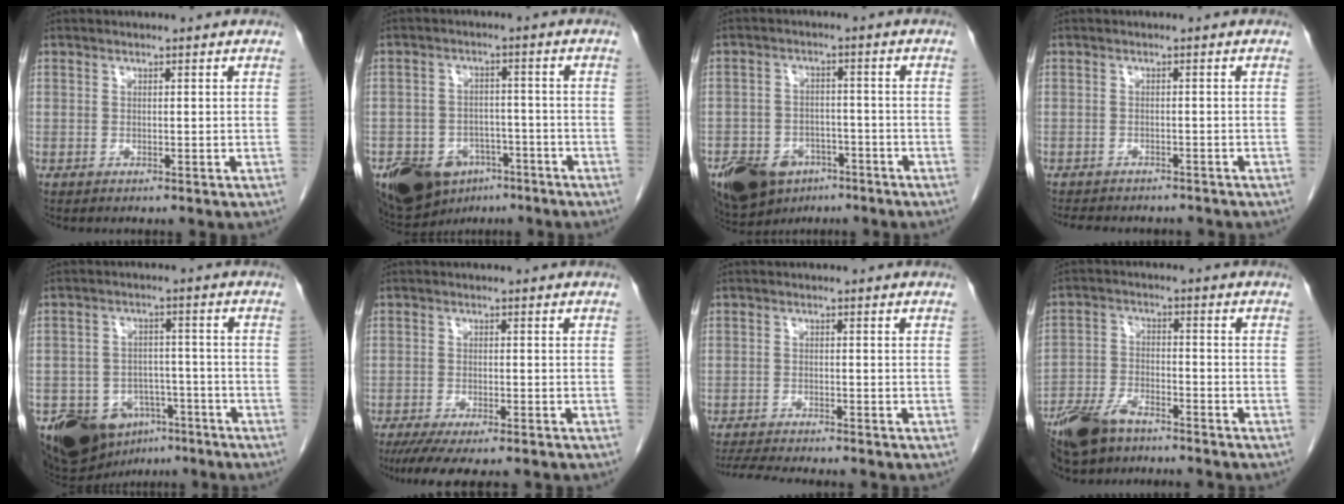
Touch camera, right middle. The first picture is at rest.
{"total": 12.7, "force": [-7.6, 8.3, 5.9], "torque": [-0.110, 0.012, -0.113]}
{"total": 15.4, "force": [-9.2, 10.1, 7.1], "torque": [-0.167, -0.003, -0.135]}
{"total": 9.6, "force": [-8.4, 3.0, 3.4], "torque": [-0.062, 0.000, -0.104]}
{"total": 12.1, "force": [-7.3, 8.0, 5.4], "torque": [-0.088, 0.015, -0.111]}
{"total": 10.8, "force": [-9.0, 1.7, 5.7], "torque": [-0.078, -0.014, -0.130]}
{"total": 9.8, "force": [-8.9, 0.7, 4.2], "torque": [-0.062, -0.014, -0.133]}
{"total": 9.7, "force": [-7.7, 3.4, 4.7], "torque": [-0.101, -0.016, -0.143]}